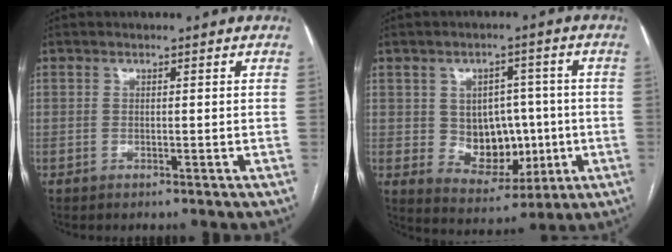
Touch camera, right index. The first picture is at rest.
{"total": 9.7, "force": [-0.3, 7.1, 6.6], "torque": [-0.093, 0.019, 0.016]}